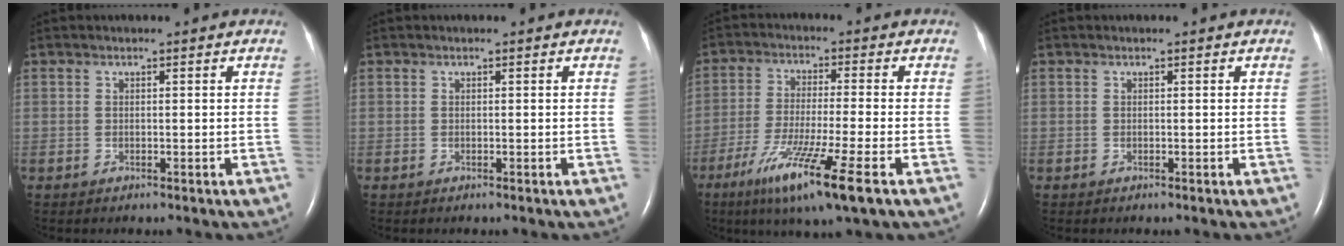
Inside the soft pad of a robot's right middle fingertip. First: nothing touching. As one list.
[{"total": 0.0}, {"total": 12.5, "force": [-6.4, -0.3, 10.8], "torque": [-0.208, -0.041, -0.110]}, {"total": 0.0}]